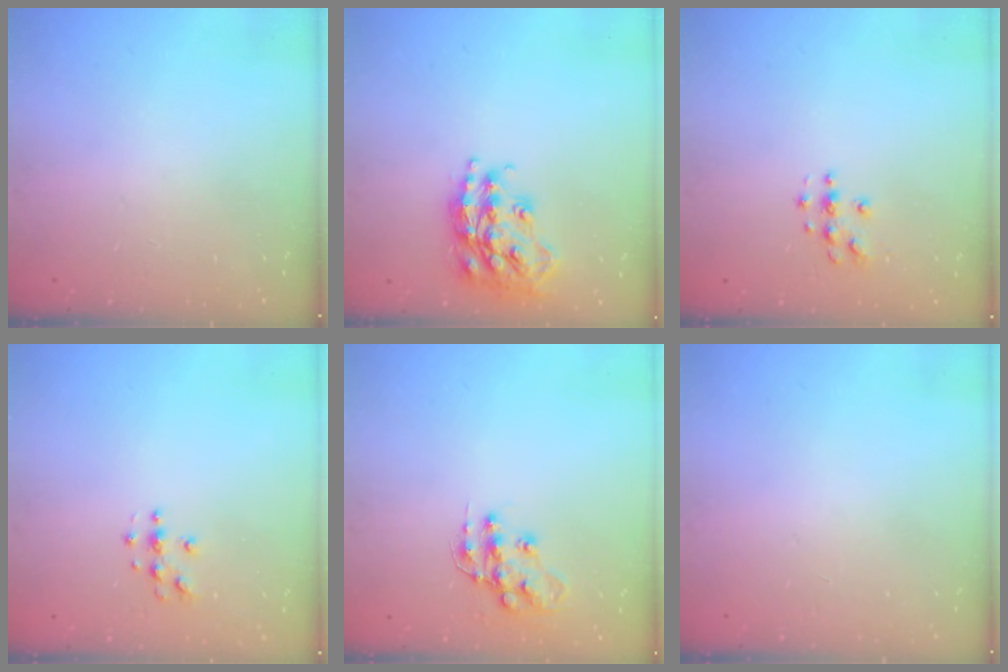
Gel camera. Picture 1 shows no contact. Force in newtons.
{"total": 18.4, "press": 18.4, "slide": 1.2}
{"total": 4.5, "press": 4.5, "slide": 0.5}
{"total": 3.7, "press": 3.7, "slide": 0.5}
{"total": 12.7, "press": 12.6, "slide": 0.9}
{"total": 0.0}